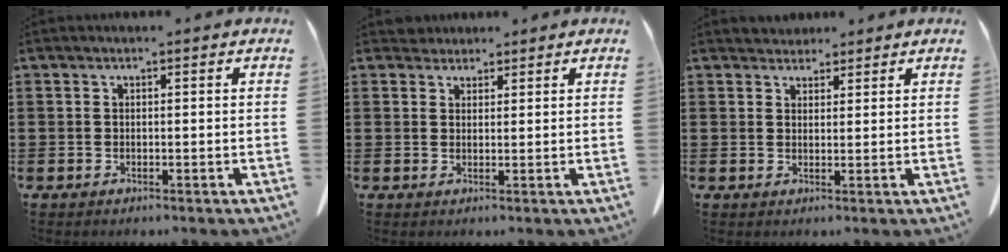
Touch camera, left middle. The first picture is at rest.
{"total": 2.1, "force": [1.9, 0.8, -0.1], "torque": [0.005, 0.000, 0.038]}
{"total": 2.5, "force": [2.4, 0.8, -0.1], "torque": [-0.005, -0.001, 0.047]}